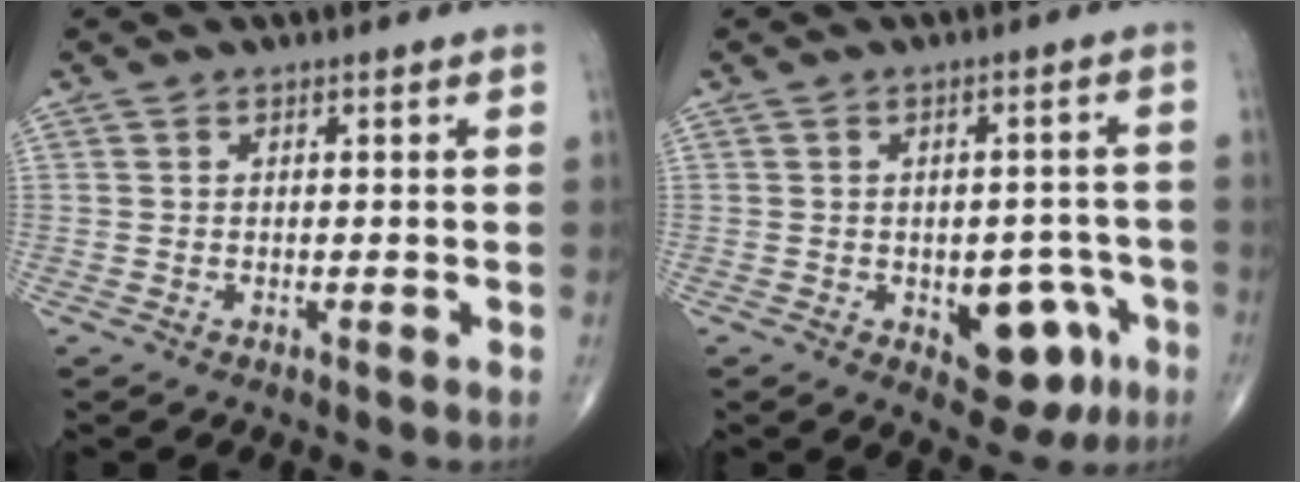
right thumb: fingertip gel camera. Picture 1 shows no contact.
{"total": 10.0, "force": [-3.8, 5.8, 7.2], "torque": [-0.050, 0.026, -0.038]}